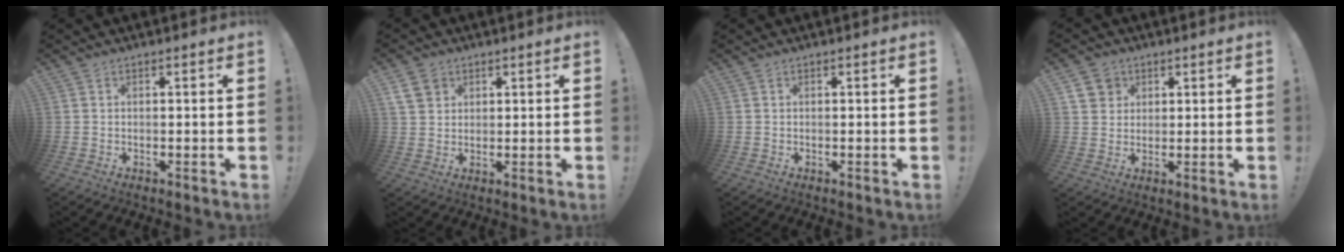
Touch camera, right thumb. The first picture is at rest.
{"total": 6.4, "force": [3.3, 4.9, 2.5], "torque": [-0.044, -0.006, 0.067]}
{"total": 0.0}
{"total": 6.0, "force": [3.0, 5.0, 1.6], "torque": [-0.024, -0.010, 0.057]}